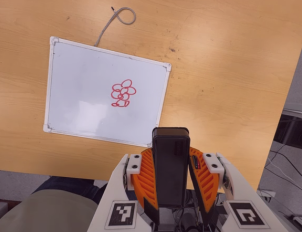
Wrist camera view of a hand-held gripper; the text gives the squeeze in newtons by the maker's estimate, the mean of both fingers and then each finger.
{"total": 8.8, "left": 6.8, "right": 10.7}